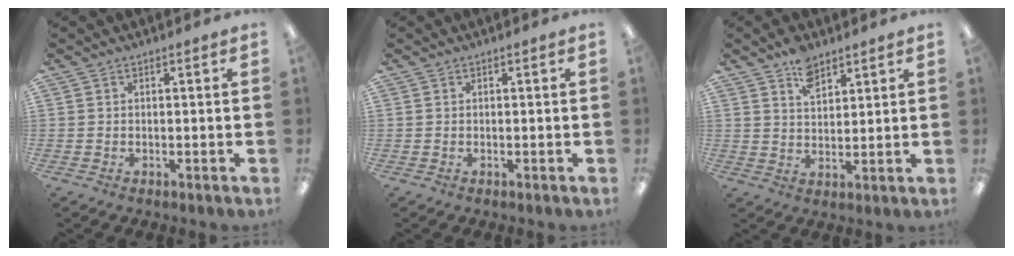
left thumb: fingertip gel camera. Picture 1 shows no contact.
{"total": 0.0}
{"total": 6.6, "force": [4.7, 3.4, 3.1], "torque": [-0.050, -0.017, 0.084]}